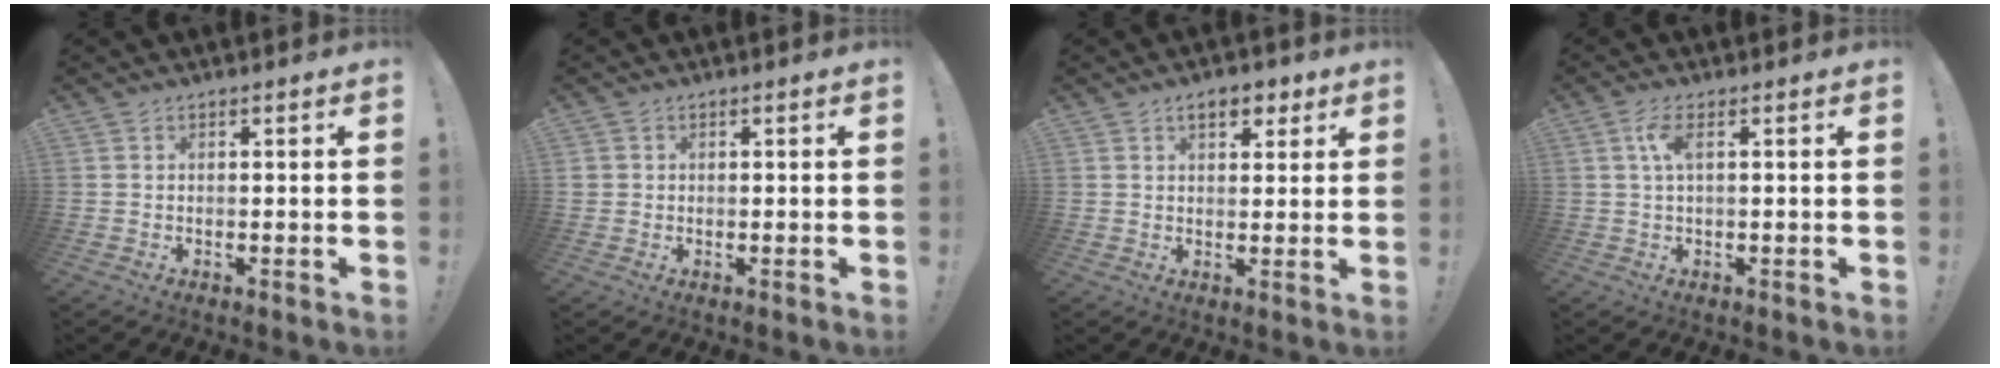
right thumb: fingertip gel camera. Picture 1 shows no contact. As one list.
[{"total": 1.5, "force": [0.4, 1.5, 0.2], "torque": [-0.005, 0.004, 0.008]}, {"total": 6.2, "force": [3.4, 3.5, 3.9], "torque": [-0.045, -0.004, 0.056]}, {"total": 4.6, "force": [1.2, 1.2, 4.2], "torque": [-0.075, 0.002, 0.019]}]